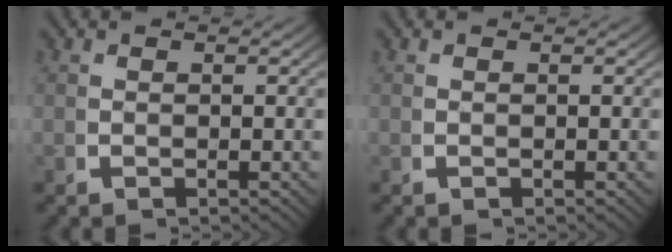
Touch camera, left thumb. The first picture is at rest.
{"total": 0.0}